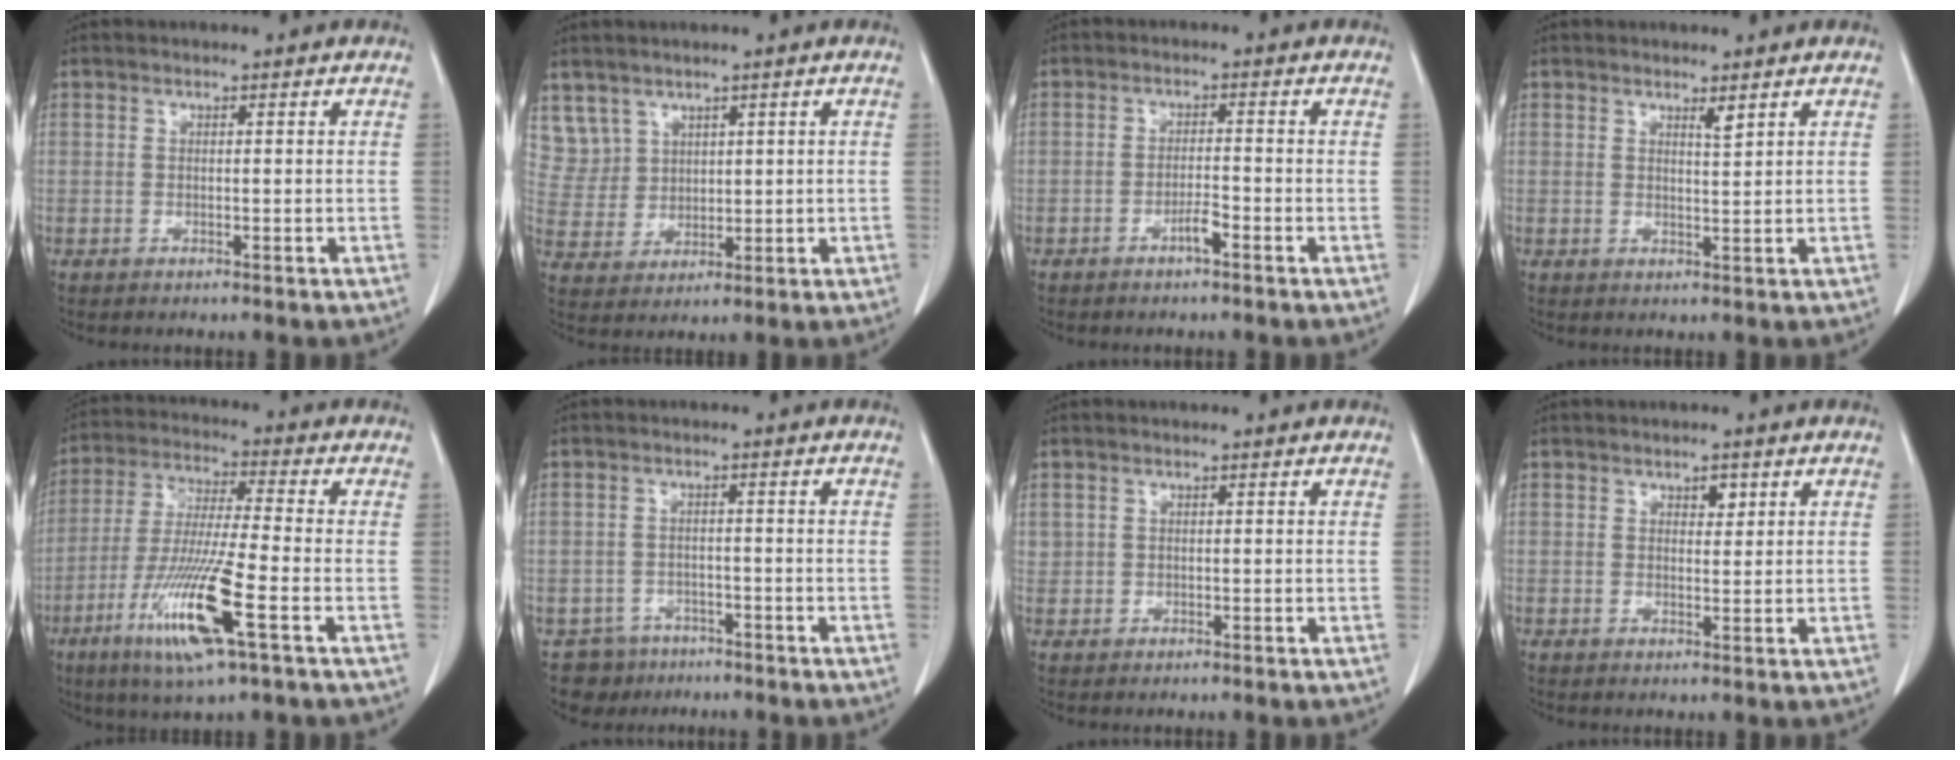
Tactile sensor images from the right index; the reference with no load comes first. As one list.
[{"total": 6.5, "force": [4.0, 5.1, -0.2], "torque": [0.005, 0.012, 0.096]}, {"total": 2.2, "force": [-1.4, 0.2, 1.7], "torque": [-0.031, 0.003, -0.025]}, {"total": 1.4, "force": [1.1, 0.0, 0.9], "torque": [-0.017, -0.008, 0.020]}, {"total": 13.9, "force": [-5.8, 0.4, 12.6], "torque": [-0.260, -0.026, -0.107]}, {"total": 4.8, "force": [-3.4, 3.4, -0.4], "torque": [0.012, 0.006, -0.049]}, {"total": 0.9, "force": [0.3, 0.8, 0.1], "torque": [0.008, 0.009, 0.007]}, {"total": 1.8, "force": [1.0, 0.9, 1.2], "torque": [-0.013, -0.002, 0.015]}]